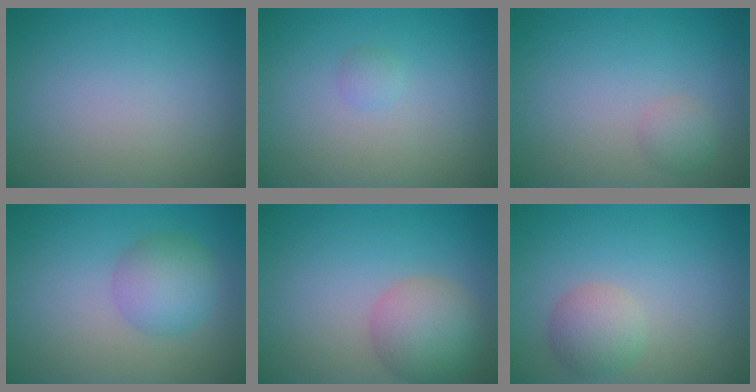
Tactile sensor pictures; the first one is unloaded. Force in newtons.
{"total": 0.7, "press": 0.7, "slide": 0.0}
{"total": 1.4, "press": 1.4, "slide": 0.0}
{"total": 3.7, "press": 3.7, "slide": 0.1}
{"total": 4.8, "press": 4.8, "slide": 0.2}
{"total": 2.7, "press": 2.7, "slide": 0.1}